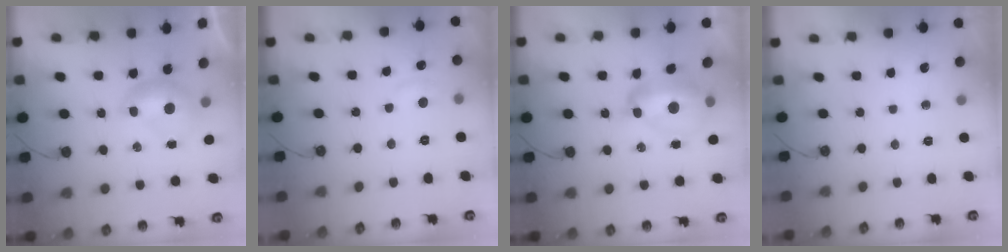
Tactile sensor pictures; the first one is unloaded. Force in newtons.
{"total": 1.2, "press": 0.9, "slide": 0.7}
{"total": 7.7, "press": 7.6, "slide": 1.1}
{"total": 0.0}